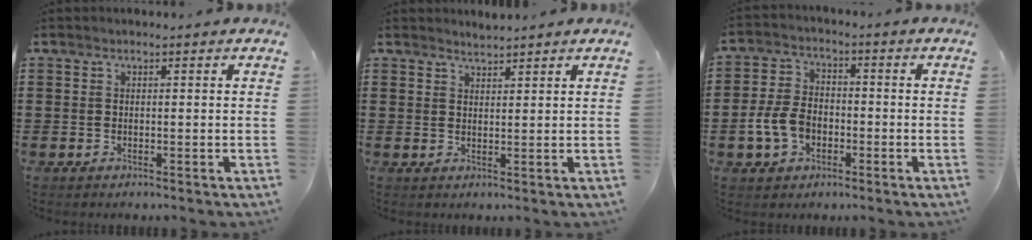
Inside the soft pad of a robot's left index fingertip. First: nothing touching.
{"total": 1.5, "force": [1.5, -0.1, -0.1], "torque": [-0.002, 0.002, 0.030]}
{"total": 6.6, "force": [-2.2, 4.5, 4.4], "torque": [-0.113, 0.002, -0.049]}